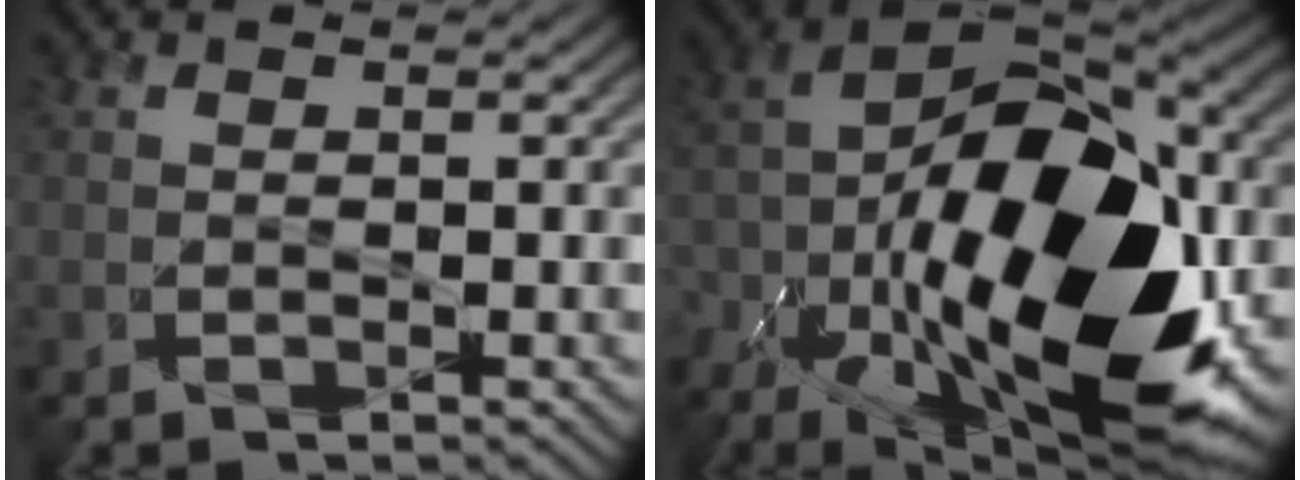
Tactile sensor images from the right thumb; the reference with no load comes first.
{"total": 20.7, "force": [-6.4, 10.5, 16.6], "torque": [-0.305, -0.029, -0.095]}